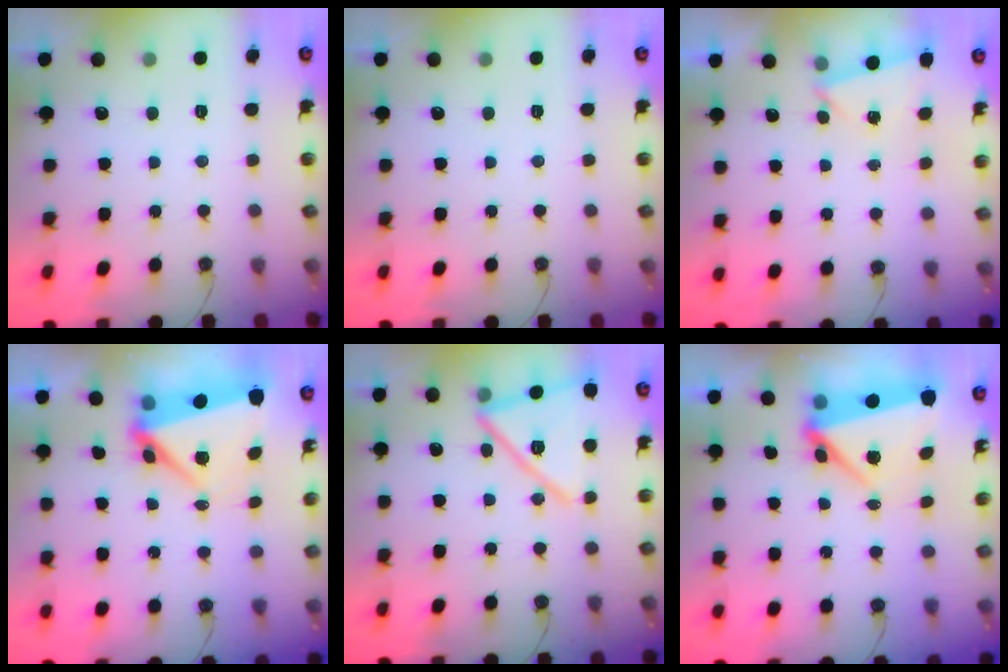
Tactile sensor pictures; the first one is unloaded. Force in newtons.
{"total": 0.0}
{"total": 1.6, "press": 0.9, "slide": 1.2}
{"total": 7.2, "press": 7.0, "slide": 1.8}
{"total": 17.1, "press": 17.0, "slide": 1.0}
{"total": 8.8, "press": 6.2, "slide": 6.3}